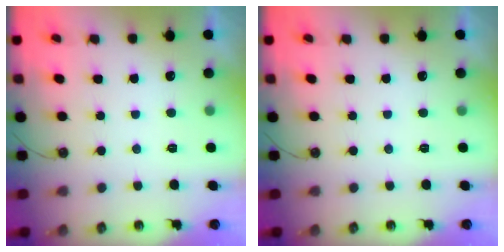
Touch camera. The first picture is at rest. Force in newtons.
{"total": 0.0}